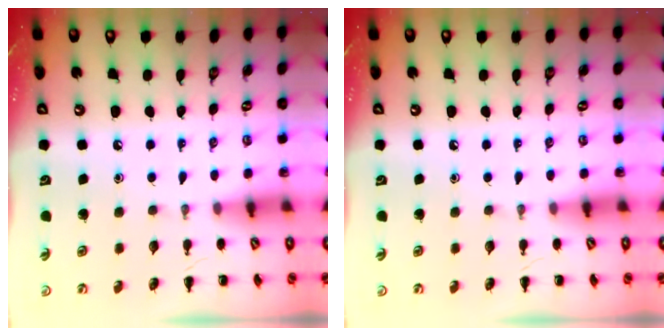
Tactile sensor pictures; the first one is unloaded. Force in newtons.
{"total": 0.0}